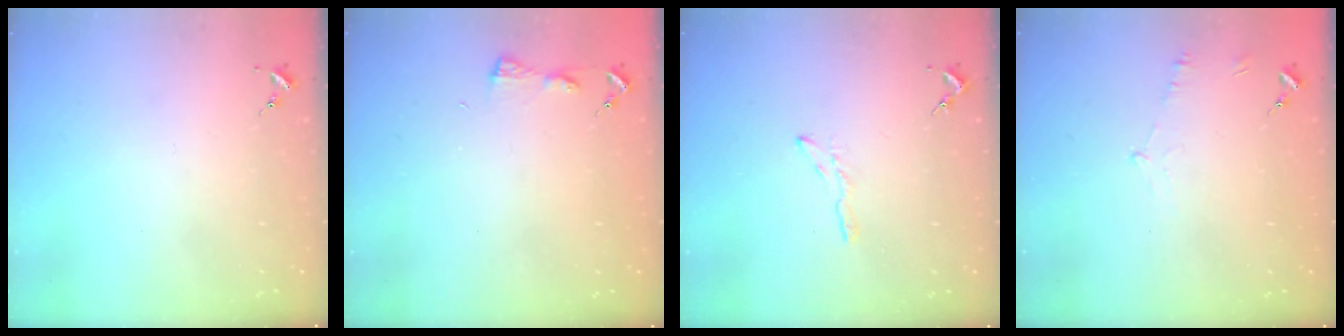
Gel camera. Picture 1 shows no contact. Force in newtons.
{"total": 3.2, "press": 3.1, "slide": 0.3}
{"total": 3.2, "press": 3.2, "slide": 0.3}
{"total": 4.5, "press": 4.2, "slide": 1.4}